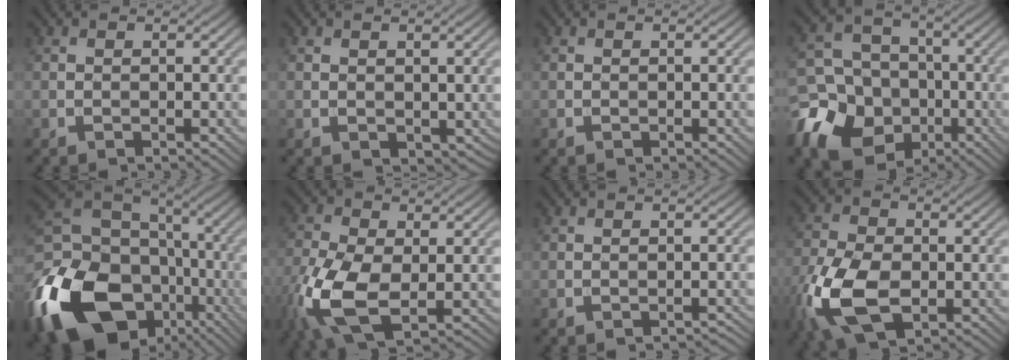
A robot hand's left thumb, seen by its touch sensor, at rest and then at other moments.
{"total": 1.3, "force": [0.7, 0.8, 0.7], "torque": [-0.018, -0.004, 0.016]}
{"total": 0.0}
{"total": 16.5, "force": [-7.1, 13.4, 6.5], "torque": [-0.179, -0.039, -0.146]}
{"total": 22.8, "force": [-9.8, 15.8, 13.2], "torque": [-0.337, -0.049, -0.141]}
{"total": 12.0, "force": [-3.4, 6.3, 9.6], "torque": [-0.255, -0.025, -0.064]}
{"total": 0.6, "force": [-0.6, 0.1, 0.3], "torque": [-0.005, 0.001, -0.008]}
{"total": 12.7, "force": [-4.4, 7.0, 9.6], "torque": [-0.252, -0.028, -0.087]}